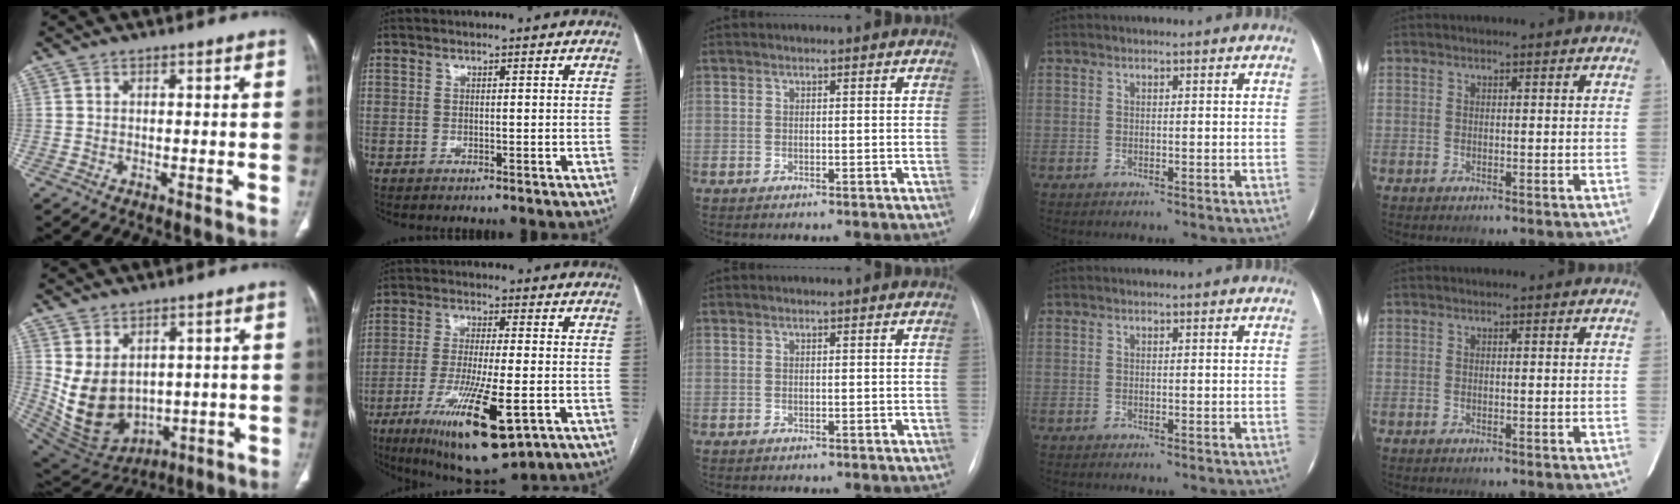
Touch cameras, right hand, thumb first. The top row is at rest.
{"thumb": {"total": 12.3, "force": [1.2, 9.1, 8.2], "torque": [-0.133, -0.015, 0.066]}, "index": {"total": 15.4, "force": [-6.7, 2.7, 13.6], "torque": [-0.243, -0.038, -0.103]}}